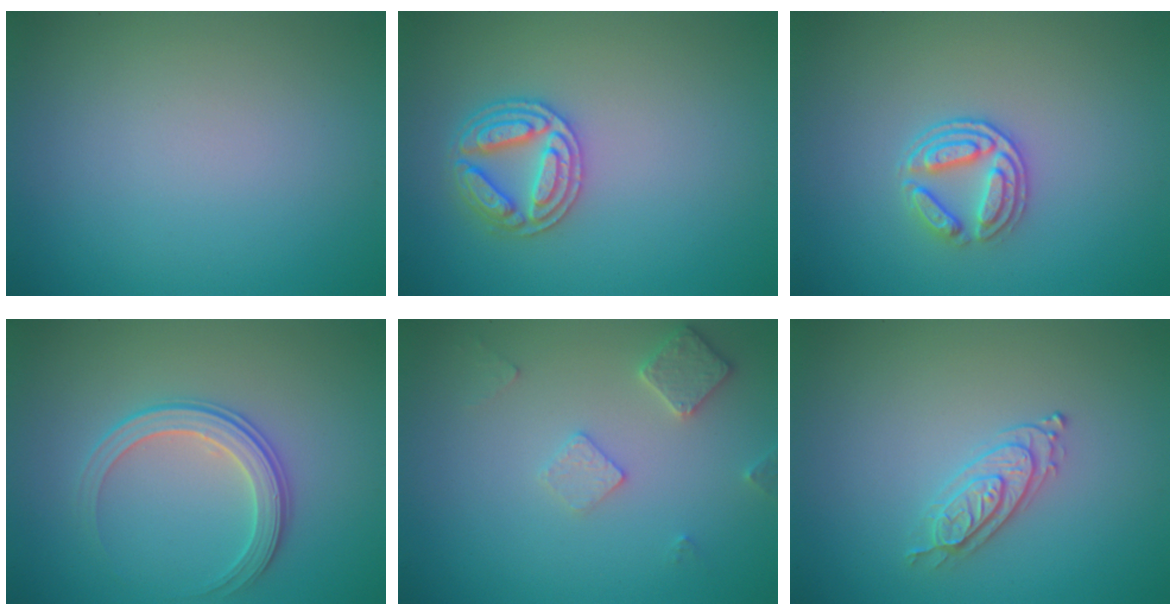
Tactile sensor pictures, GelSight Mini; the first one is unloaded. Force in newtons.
{"total": 3.4, "press": 3.3, "slide": 0.9}
{"total": 3.0, "press": 2.7, "slide": 1.5}
{"total": 3.0, "press": 2.8, "slide": 0.9}
{"total": 2.5, "press": 2.4, "slide": 0.4}
{"total": 2.2, "press": 2.2, "slide": 0.5}